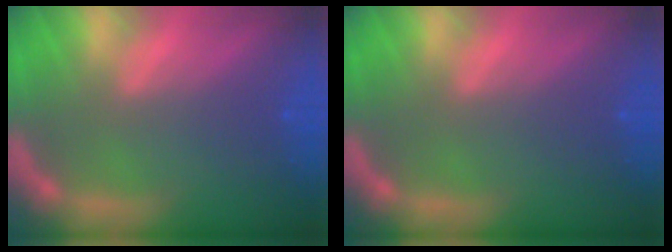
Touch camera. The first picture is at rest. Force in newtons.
{"total": 0.0}